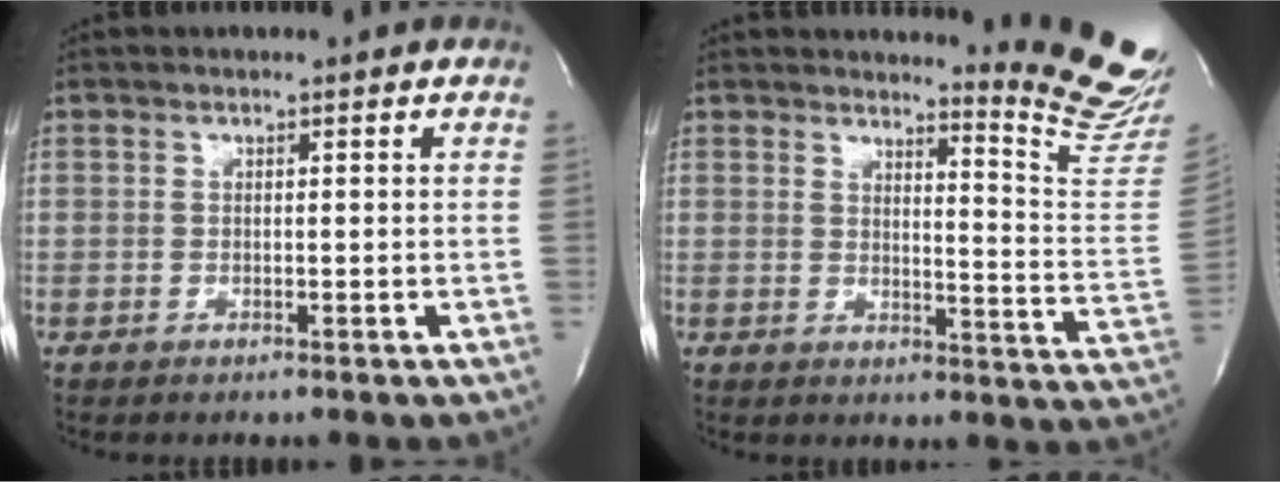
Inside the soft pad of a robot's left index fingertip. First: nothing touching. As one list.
[{"total": 12.2, "force": [11.7, -1.5, 3.0], "torque": [-0.031, -0.139, 0.121]}]